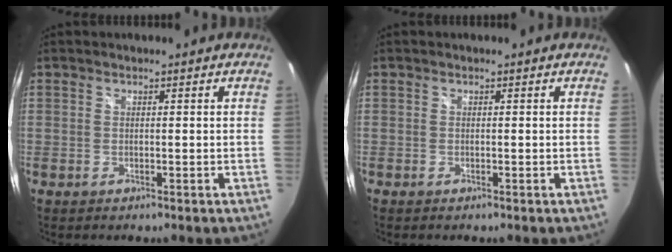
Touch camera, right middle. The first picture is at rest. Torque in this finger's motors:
{"motor_torque": [-0.48, -0.07, 0.03, -0.01]}